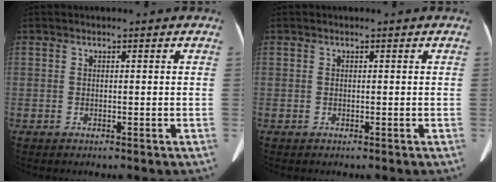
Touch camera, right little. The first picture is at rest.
{"total": 0.0}